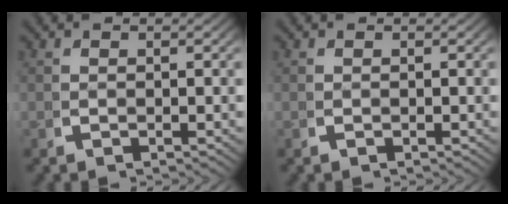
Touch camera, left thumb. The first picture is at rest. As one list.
[{"total": 0.0}]